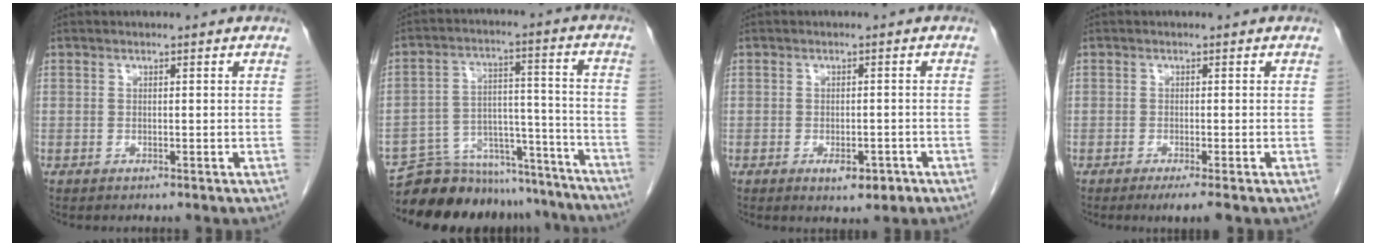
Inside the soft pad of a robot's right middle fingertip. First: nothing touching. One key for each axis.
{"total": 19.6, "fx": -18.3, "fy": 5.8, "fz": 4.0, "tx": -0.068, "ty": 0.033, "tz": -0.260}
{"total": 3.2, "fx": -1.6, "fy": 1.4, "fz": 2.4, "tx": -0.032, "ty": 0.001, "tz": -0.014}
{"total": 2.5, "fx": -1.6, "fy": 0.1, "fz": 1.9, "tx": -0.027, "ty": -0.007, "tz": -0.027}